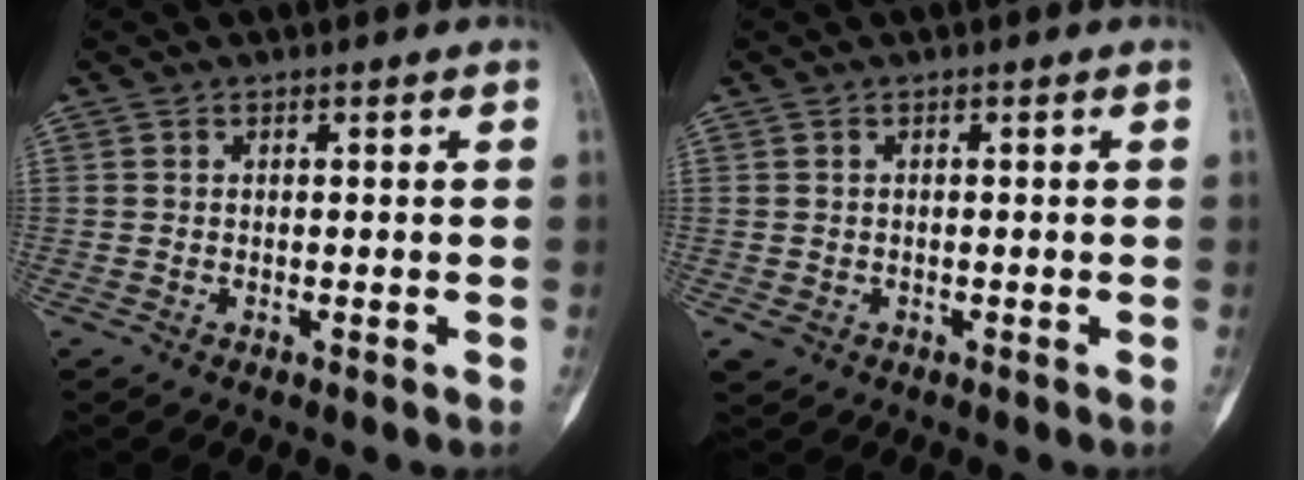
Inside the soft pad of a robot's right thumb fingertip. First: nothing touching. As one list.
[{"total": 1.6, "force": [-0.7, 1.2, 0.8], "torque": [-0.019, 0.002, -0.004]}]